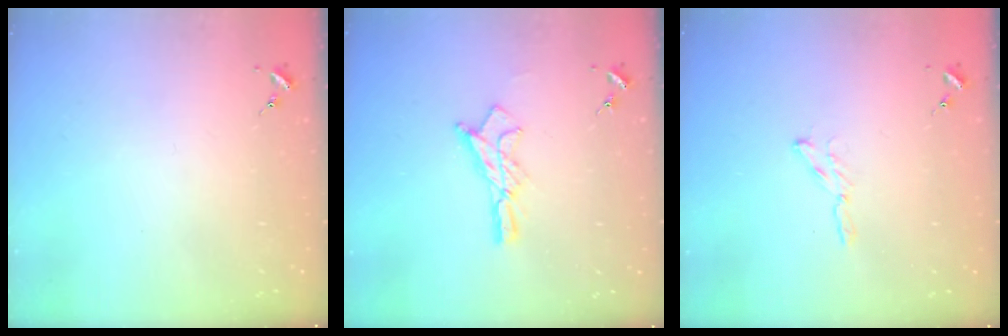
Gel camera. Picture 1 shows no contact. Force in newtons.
{"total": 12.9, "press": 12.8, "slide": 1.0}
{"total": 2.9, "press": 2.9, "slide": 0.3}